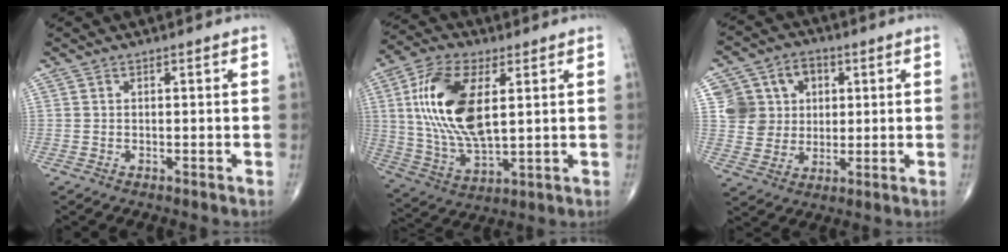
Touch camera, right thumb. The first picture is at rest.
{"total": 17.8, "force": [4.0, 8.5, 15.1], "torque": [-0.298, -0.011, 0.078]}
{"total": 10.8, "force": [2.6, 9.9, 3.6], "torque": [-0.027, 0.007, 0.049]}